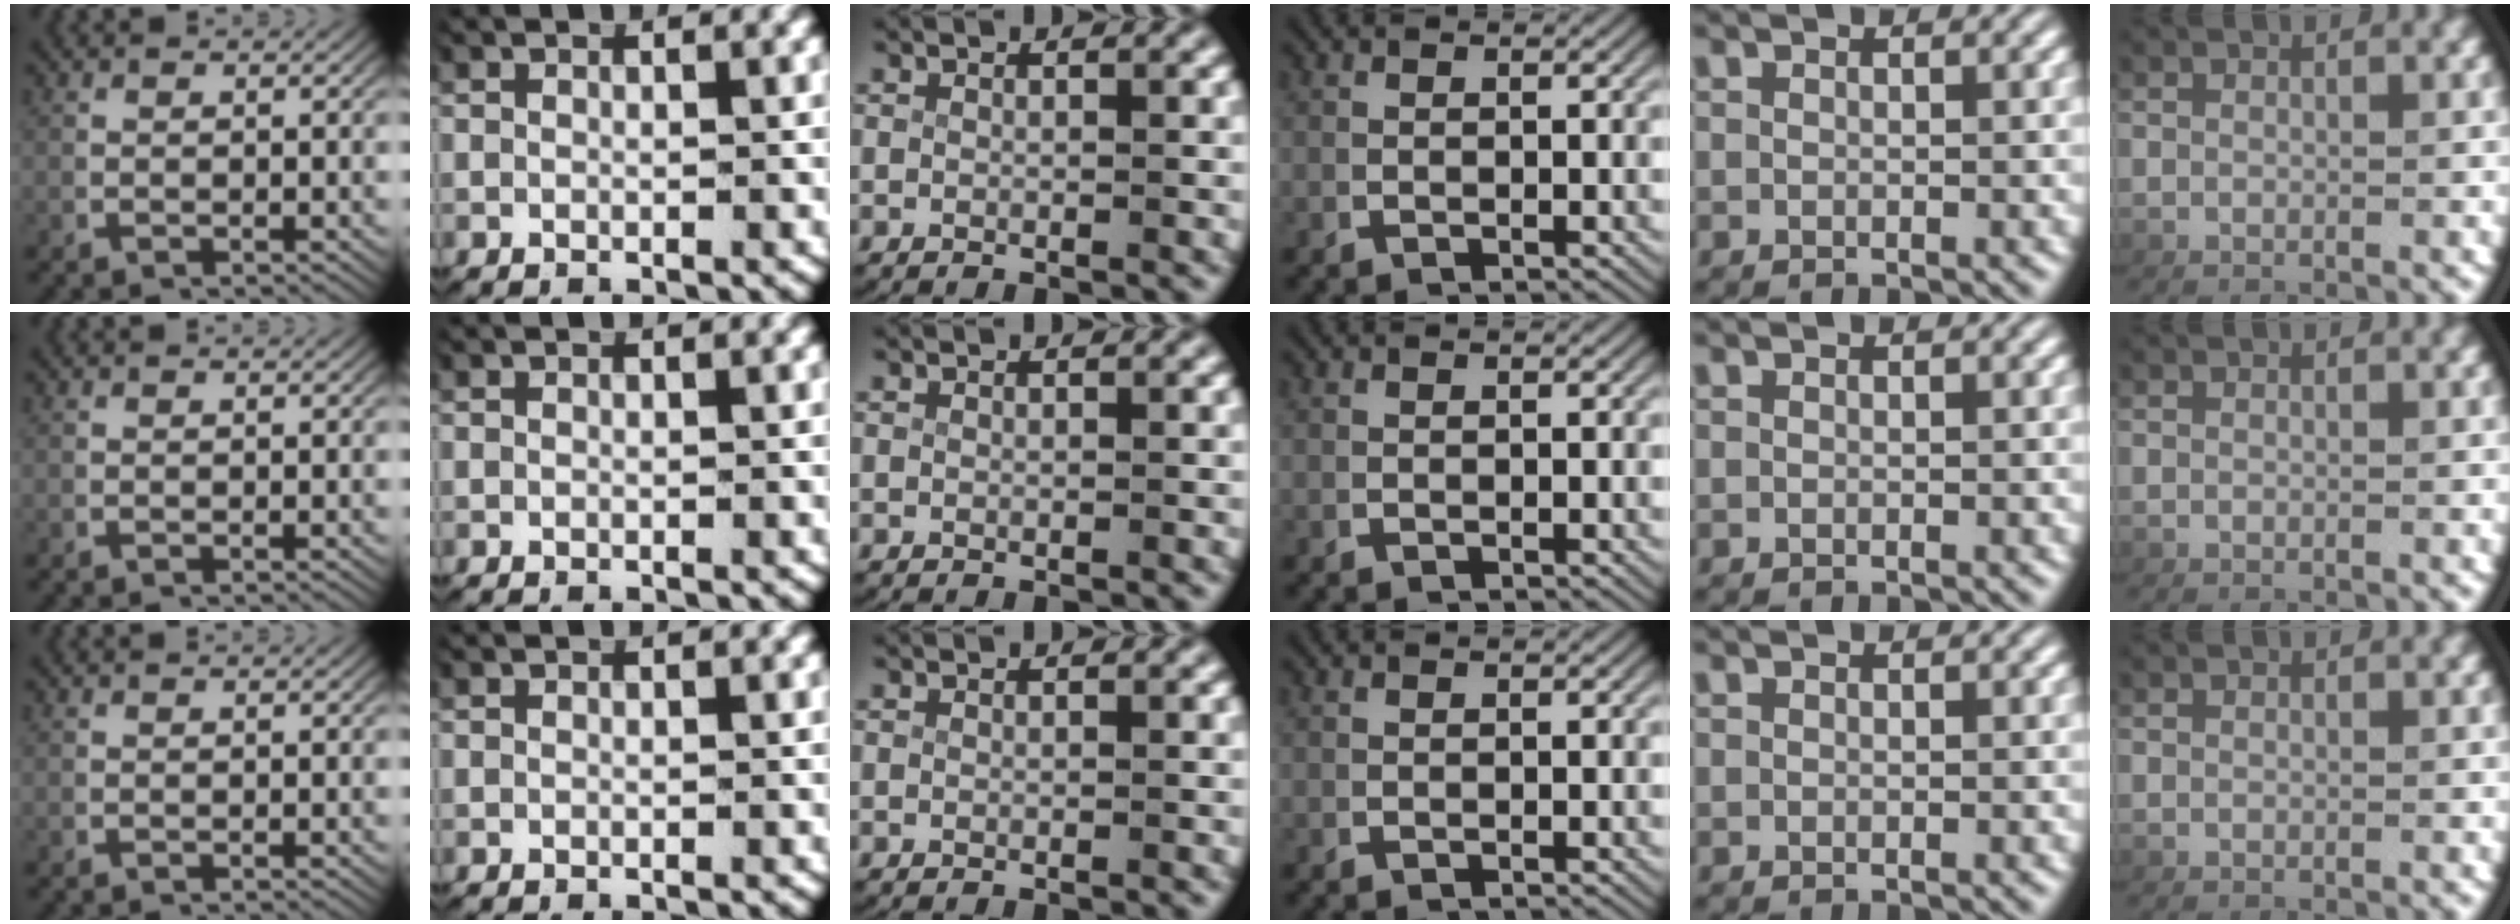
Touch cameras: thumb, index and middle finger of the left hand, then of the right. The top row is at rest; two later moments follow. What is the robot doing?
{"motion": "lift_and_place", "object": "coat"}